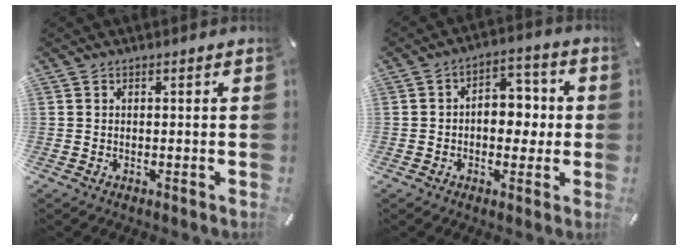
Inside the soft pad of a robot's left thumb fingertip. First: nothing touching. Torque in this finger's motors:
{"motor_torque": [0.93, 1.89, 0.57, -0.48, 0.23]}